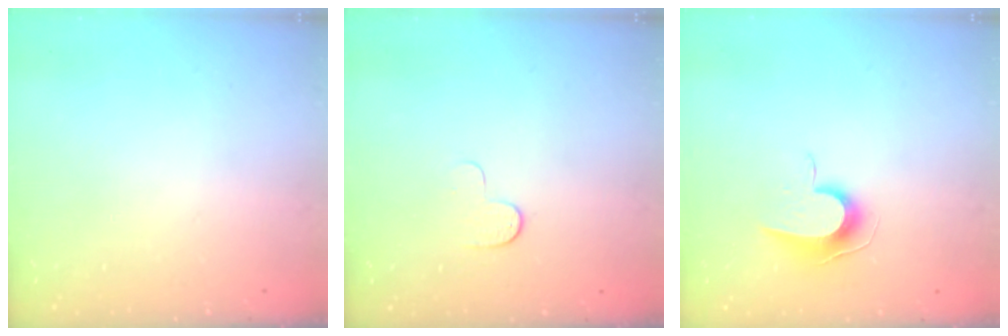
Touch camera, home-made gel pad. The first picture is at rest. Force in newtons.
{"total": 3.9, "press": 3.9, "slide": 0.3}
{"total": 8.8, "press": 8.7, "slide": 0.8}